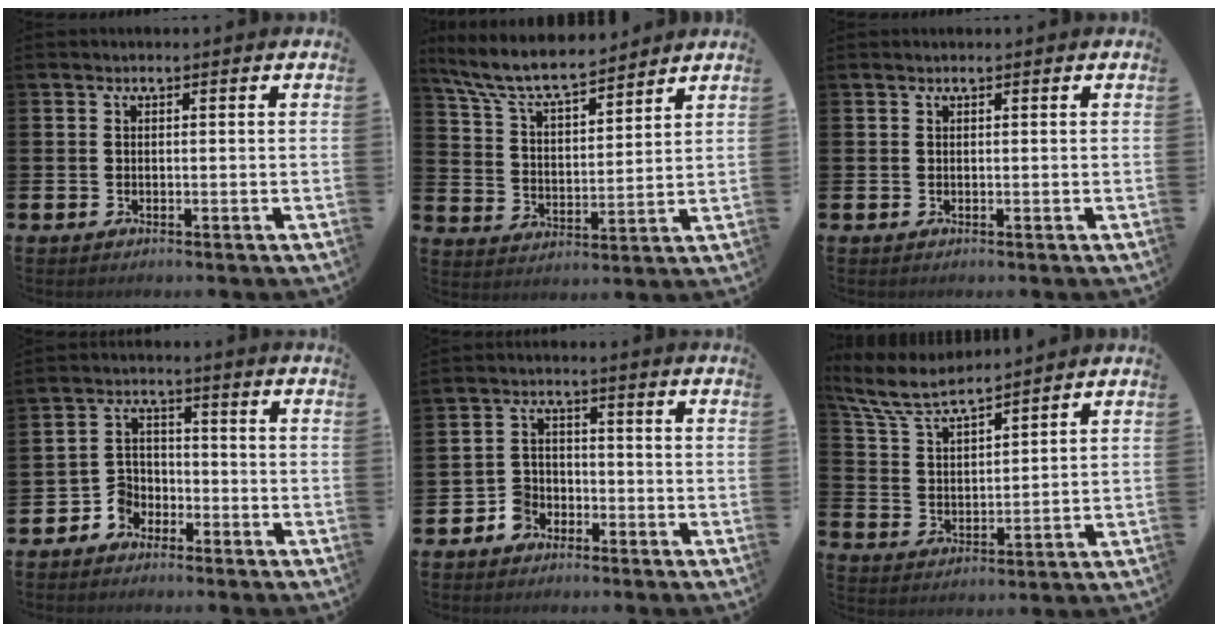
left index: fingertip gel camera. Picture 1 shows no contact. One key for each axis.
{"total": 8.4, "fx": 7.7, "fy": 1.4, "fz": 3.0, "tx": -0.093, "ty": -0.043, "tz": 0.138}
{"total": 0.0}
{"total": 3.5, "fx": -2.5, "fy": 2.5, "fz": 0.1, "tx": -0.020, "ty": -0.003, "tz": -0.055}
{"total": 3.4, "fx": -2.4, "fy": 2.5, "fz": 0.4, "tx": -0.023, "ty": 0.005, "tz": -0.050}
{"total": 7.1, "fx": 6.6, "fy": 1.0, "fz": 2.6, "tx": -0.079, "ty": -0.033, "tz": 0.116}